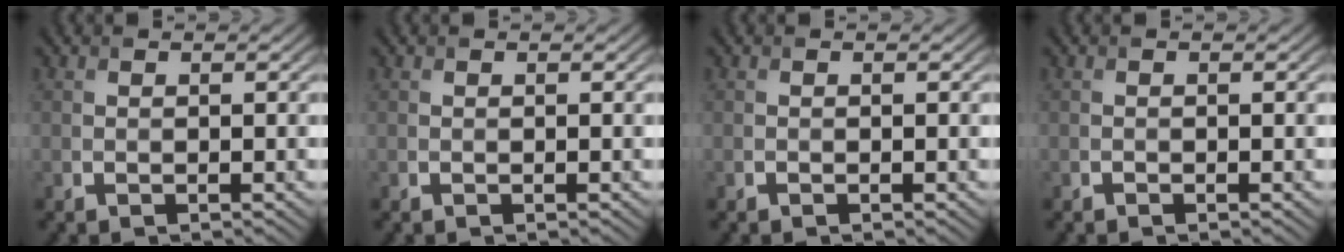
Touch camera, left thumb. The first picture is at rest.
{"total": 0.0}
{"total": 0.0}
{"total": 0.0}